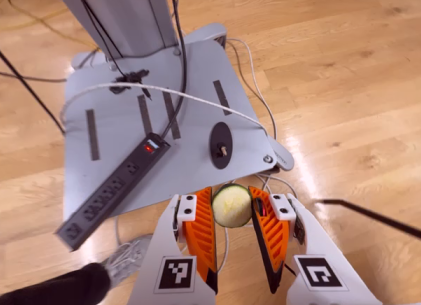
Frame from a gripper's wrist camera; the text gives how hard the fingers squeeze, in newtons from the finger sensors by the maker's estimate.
{"total": 9.7, "left": 10.0, "right": 9.4}